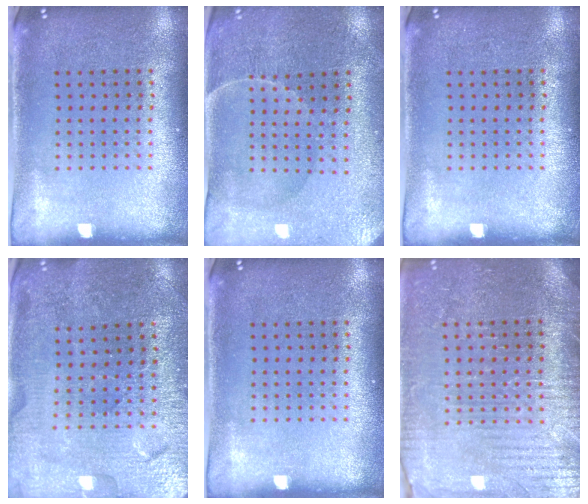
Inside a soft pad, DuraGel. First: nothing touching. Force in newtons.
{"total": 0.7, "press": 0.6, "slide": 0.4}
{"total": 0.0}
{"total": 3.2, "press": 3.2, "slide": 0.1}
{"total": 0.0}
{"total": 3.9, "press": 3.7, "slide": 1.2}